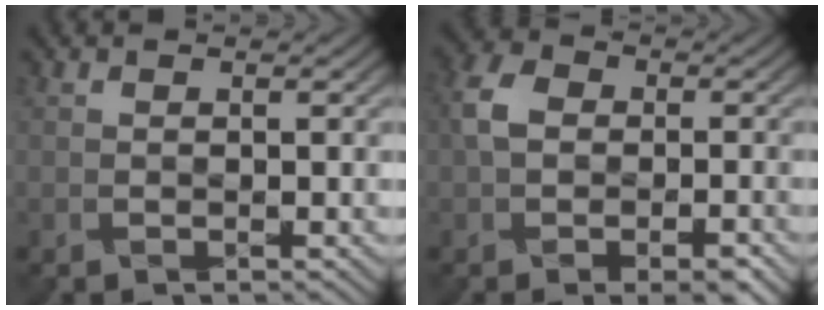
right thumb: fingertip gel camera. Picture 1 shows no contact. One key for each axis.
{"total": 6.0, "fx": -1.8, "fy": 4.3, "fz": 3.8, "tx": -0.072, "ty": -0.007, "tz": -0.040}